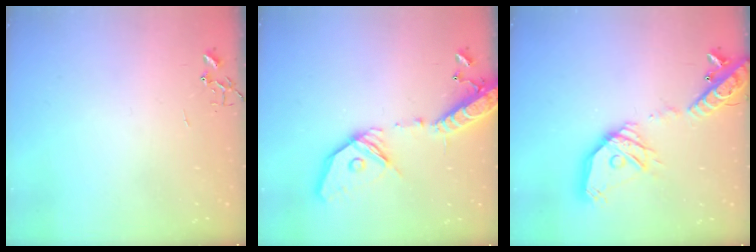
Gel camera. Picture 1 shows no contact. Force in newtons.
{"total": 21.3, "press": 20.9, "slide": 4.1}
{"total": 21.9, "press": 21.6, "slide": 3.8}